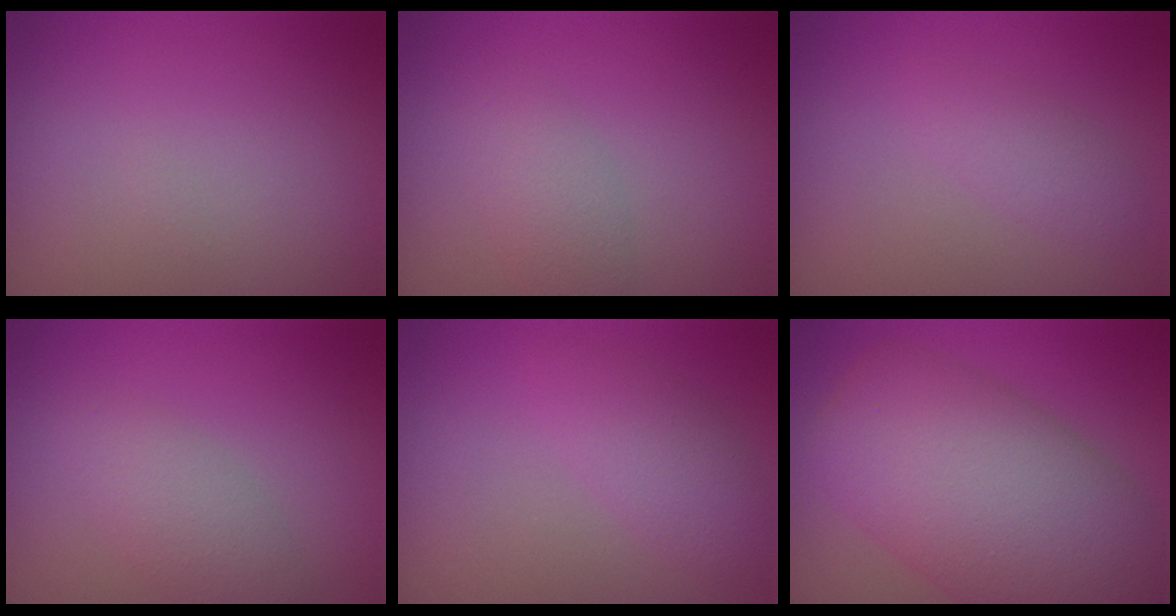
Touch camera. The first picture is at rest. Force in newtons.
{"total": 2.1, "press": 2.1, "slide": 0.0}
{"total": 1.5, "press": 1.5, "slide": 0.0}
{"total": 2.8, "press": 2.8, "slide": 0.1}
{"total": 2.5, "press": 2.5, "slide": 0.1}
{"total": 11.8, "press": 11.8, "slide": 0.5}